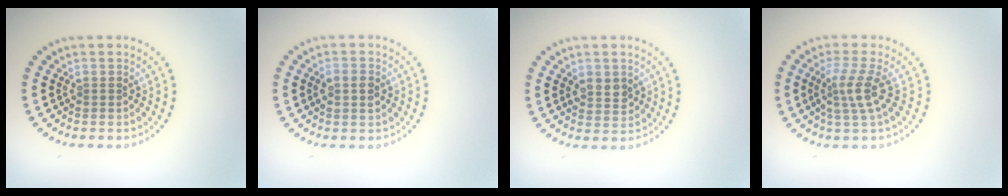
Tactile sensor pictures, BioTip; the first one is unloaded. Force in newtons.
{"total": 1.8, "press": 1.8, "slide": 0.1}
{"total": 2.1, "press": 2.1, "slide": 0.4}
{"total": 2.9, "press": 2.2, "slide": 1.8}